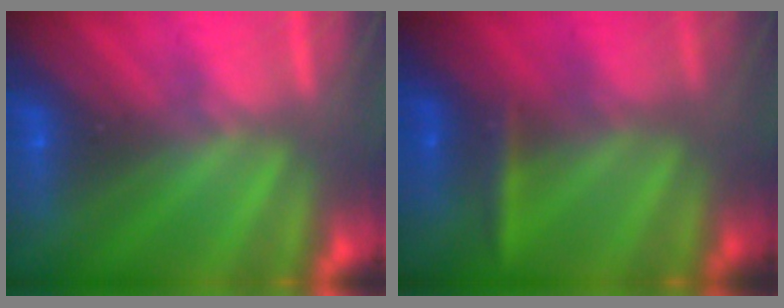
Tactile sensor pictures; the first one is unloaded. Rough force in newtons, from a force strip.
{"total": 2.3}